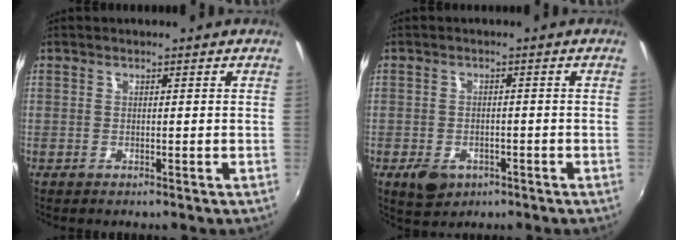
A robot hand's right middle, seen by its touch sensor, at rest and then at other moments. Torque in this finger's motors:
{"motor_torque": [0.66, -0.36, 0.02, 0.02]}